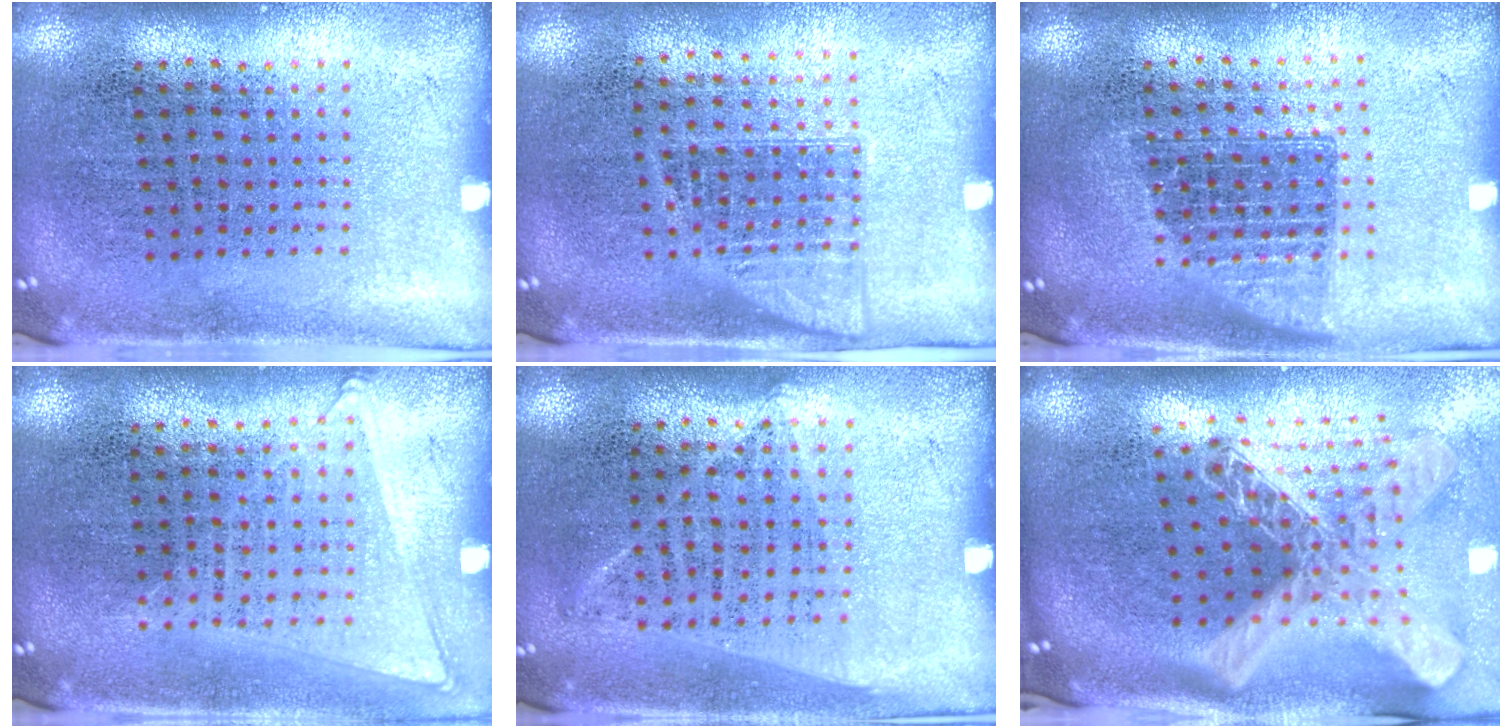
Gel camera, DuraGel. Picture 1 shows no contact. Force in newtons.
{"total": 1.0, "press": 0.9, "slide": 0.6}
{"total": 1.3, "press": 1.1, "slide": 0.8}
{"total": 1.1, "press": 1.0, "slide": 0.5}
{"total": 1.0, "press": 0.9, "slide": 0.5}
{"total": 2.9, "press": 2.1, "slide": 2.1}